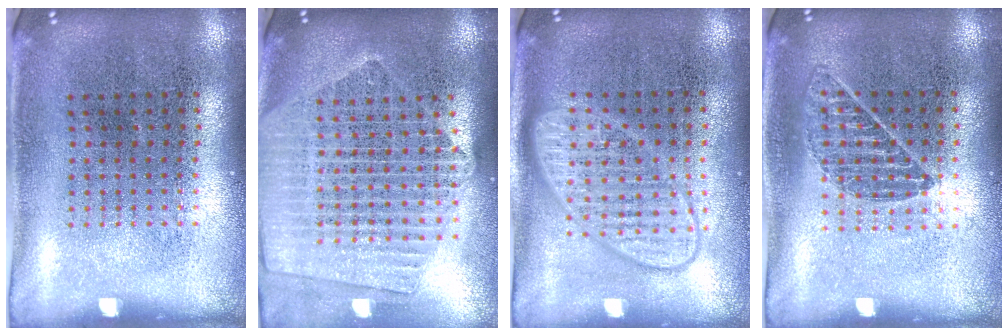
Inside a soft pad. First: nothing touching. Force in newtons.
{"total": 2.3, "press": 2.0, "slide": 1.1}
{"total": 2.9, "press": 2.8, "slide": 0.4}
{"total": 0.9, "press": 0.8, "slide": 0.3}